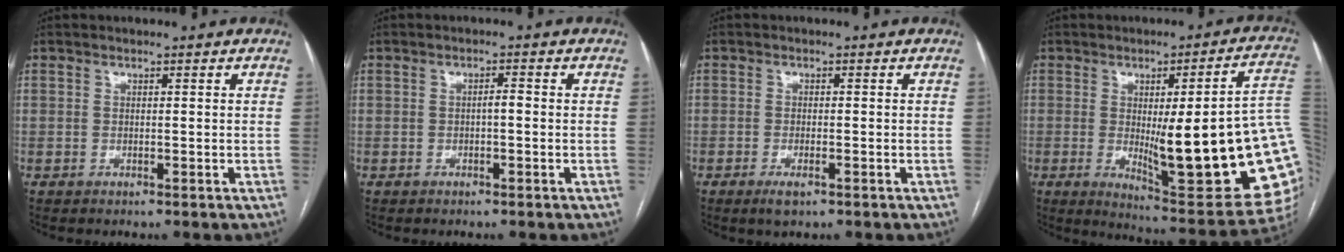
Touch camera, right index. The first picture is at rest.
{"total": 1.3, "force": [-0.3, 0.3, 1.2], "torque": [-0.019, 0.003, -0.005]}
{"total": 2.6, "force": [-1.5, 0.6, 2.0], "torque": [-0.037, -0.003, -0.024]}
{"total": 26.8, "force": [-1.9, 4.1, 26.4], "torque": [-0.259, -0.012, -0.018]}